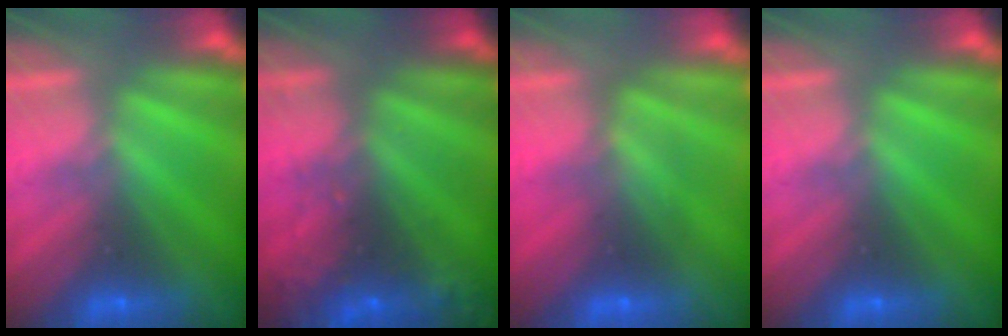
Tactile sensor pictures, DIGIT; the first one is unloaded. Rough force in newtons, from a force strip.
{"total": 7.6}
{"total": 2.6}
{"total": 0.0}